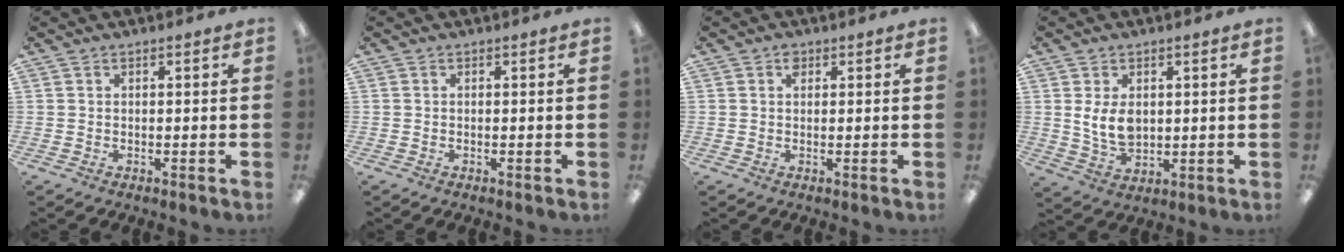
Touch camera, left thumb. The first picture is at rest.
{"total": 0.0}
{"total": 1.5, "force": [0.8, 0.9, 0.8], "torque": [-0.010, -0.001, 0.013]}
{"total": 6.7, "force": [1.7, 4.1, 5.0], "torque": [-0.112, -0.006, 0.028]}